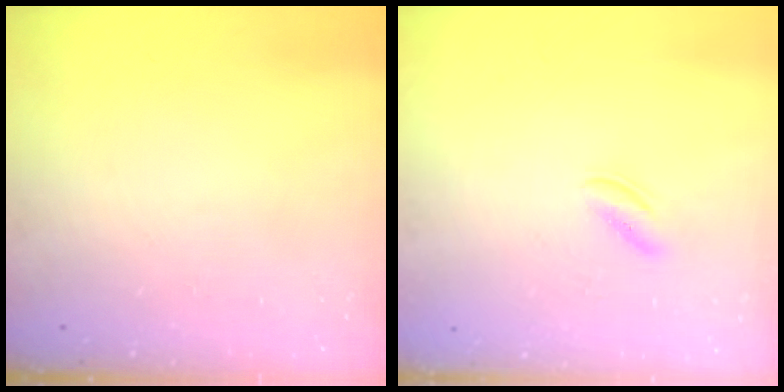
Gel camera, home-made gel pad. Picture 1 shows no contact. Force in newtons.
{"total": 2.3, "press": 2.1, "slide": 0.9}